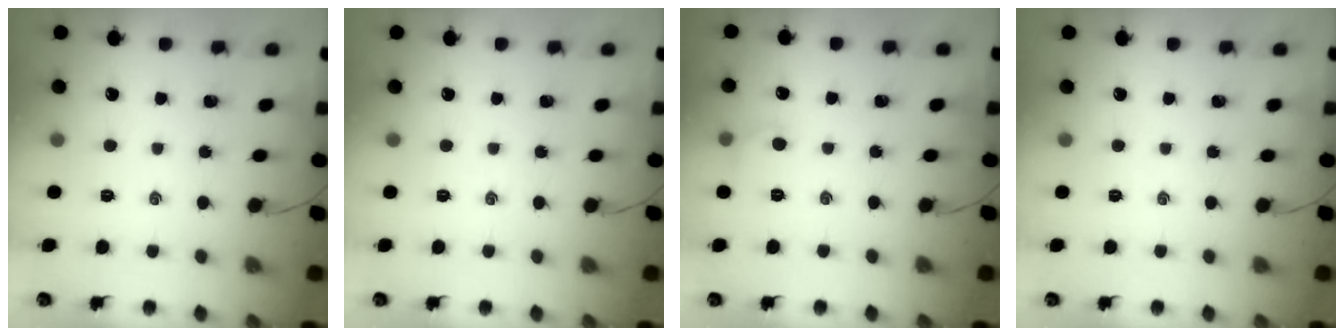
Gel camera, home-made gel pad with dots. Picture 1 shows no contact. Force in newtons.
{"total": 0.0}
{"total": 4.8, "press": 4.6, "slide": 1.5}
{"total": 0.0}